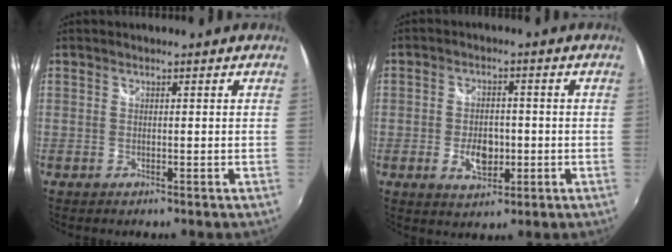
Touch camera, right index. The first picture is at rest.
{"total": 6.3, "force": [-1.5, 3.9, 4.7], "torque": [-0.090, -0.004, -0.022]}